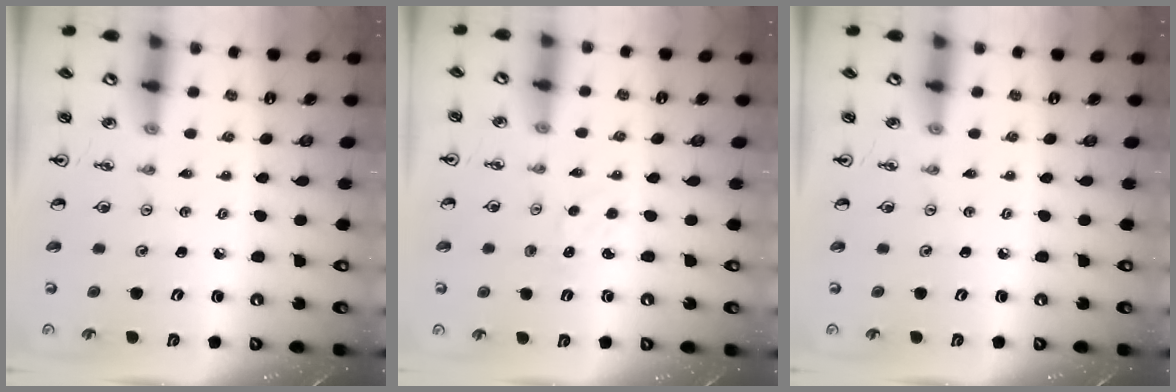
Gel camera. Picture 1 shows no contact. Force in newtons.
{"total": 1.2, "press": 1.1, "slide": 0.2}
{"total": 0.0}